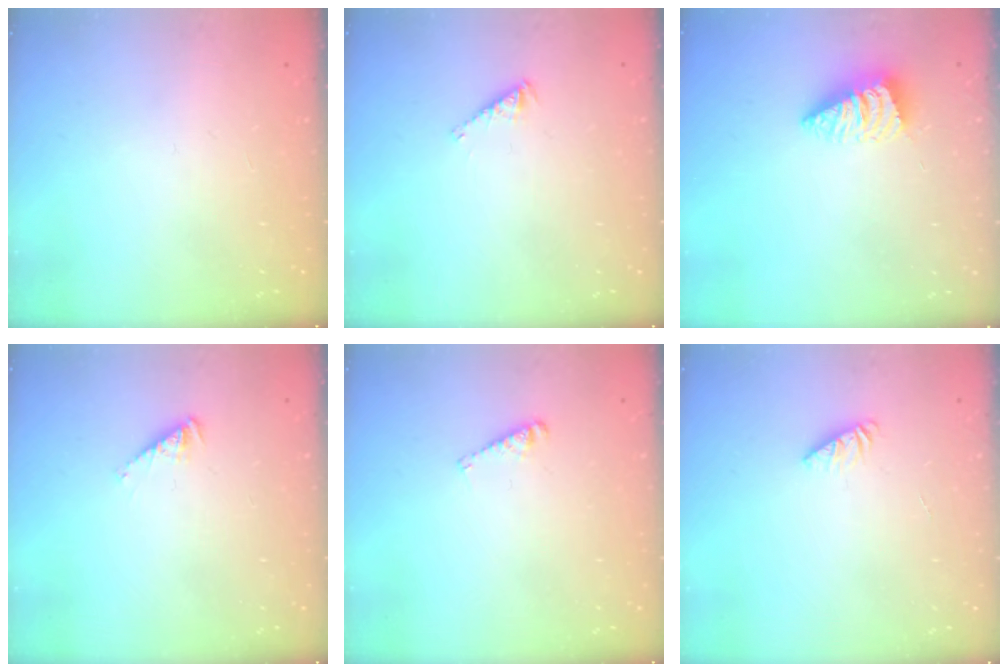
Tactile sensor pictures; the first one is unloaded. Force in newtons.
{"total": 3.5, "press": 3.4, "slide": 0.5}
{"total": 3.0, "press": 2.9, "slide": 0.3}
{"total": 1.4, "press": 1.3, "slide": 0.2}
{"total": 3.7, "press": 3.7, "slide": 0.3}
{"total": 1.8, "press": 1.8, "slide": 0.2}